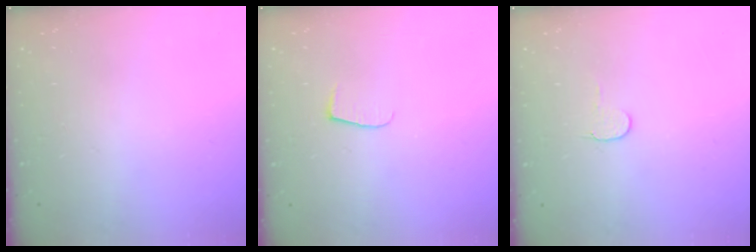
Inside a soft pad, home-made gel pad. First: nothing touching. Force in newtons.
{"total": 5.3, "press": 5.2, "slide": 0.4}
{"total": 3.6, "press": 3.6, "slide": 0.4}